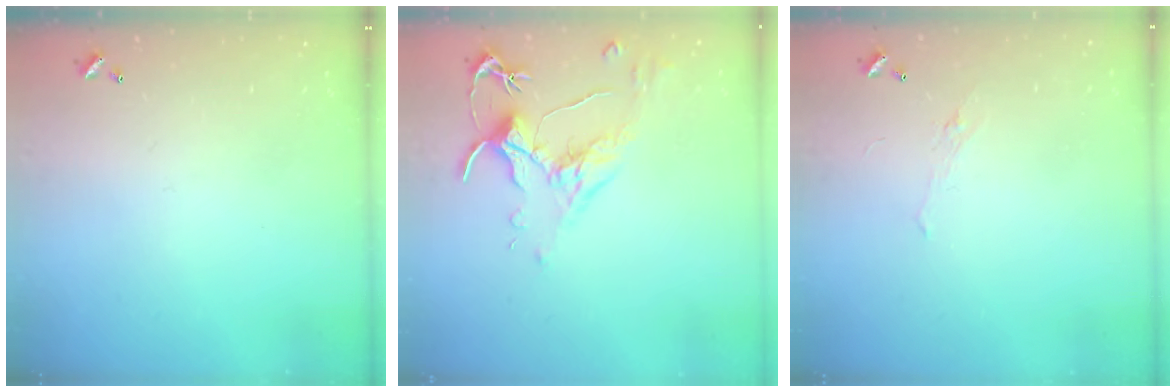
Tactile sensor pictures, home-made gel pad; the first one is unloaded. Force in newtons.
{"total": 1.6, "press": 1.4, "slide": 0.7}
{"total": 0.9, "press": 0.5, "slide": 0.7}